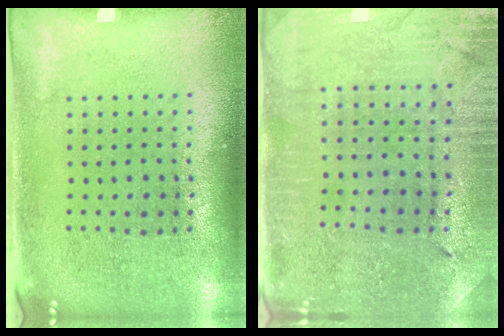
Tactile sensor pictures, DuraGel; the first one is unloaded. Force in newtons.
{"total": 1.0, "press": 0.9, "slide": 0.2}